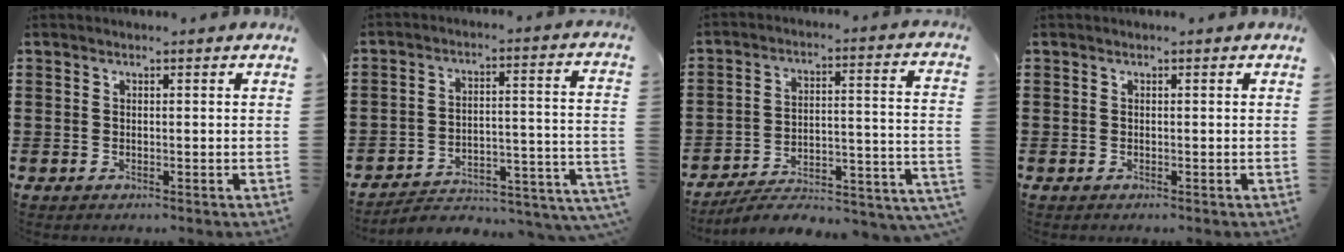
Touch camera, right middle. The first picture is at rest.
{"total": 2.7, "force": [-2.4, 0.8, 1.0], "torque": [-0.026, -0.019, -0.057]}
{"total": 4.2, "force": [-3.8, 0.7, 1.8], "torque": [-0.031, -0.020, -0.077]}
{"total": 0.0}